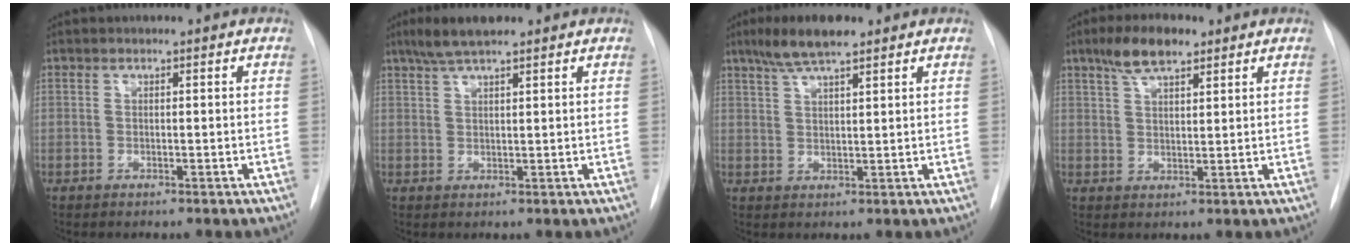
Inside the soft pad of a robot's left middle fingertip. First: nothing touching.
{"total": 5.3, "force": [4.1, 0.7, 3.3], "torque": [-0.068, 0.015, 0.074]}
{"total": 6.8, "force": [5.0, 1.0, 4.5], "torque": [-0.089, 0.014, 0.089]}
{"total": 6.3, "force": [4.3, 2.0, 4.1], "torque": [-0.080, 0.014, 0.078]}